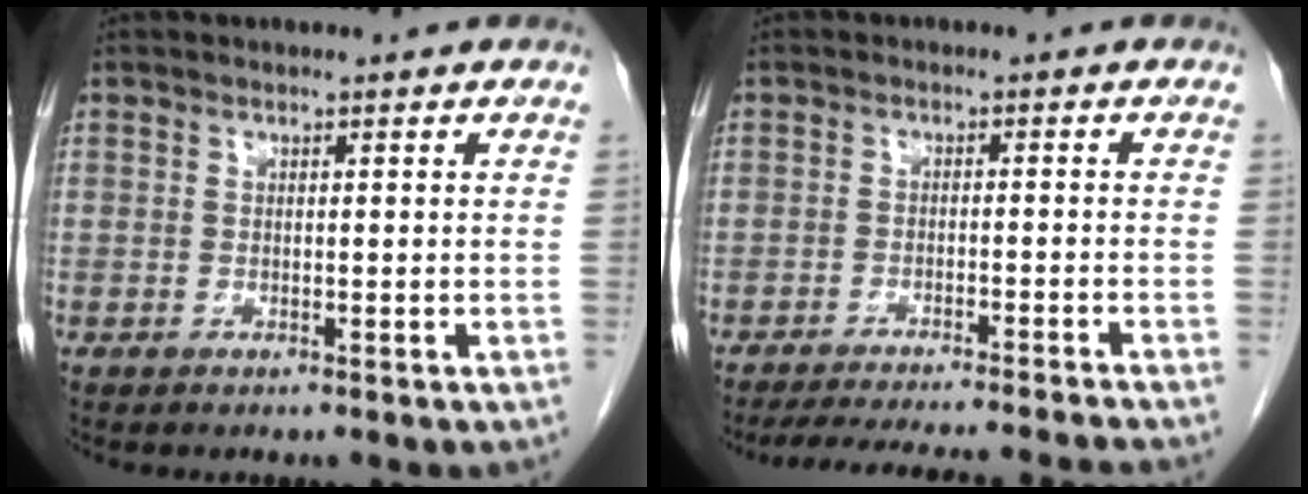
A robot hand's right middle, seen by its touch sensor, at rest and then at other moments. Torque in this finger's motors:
{"motor_torque": [1.07, -1.07, 0.02, 0.06]}